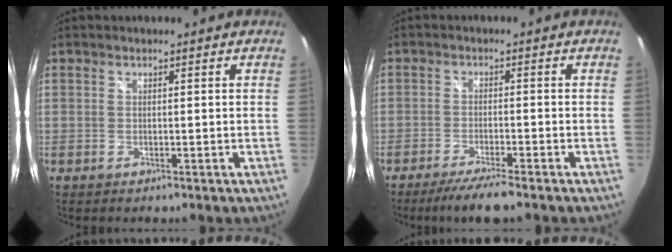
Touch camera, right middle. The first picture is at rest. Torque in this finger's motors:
{"motor_torque": [-0.18, -0.15, 0.17, 0.01]}